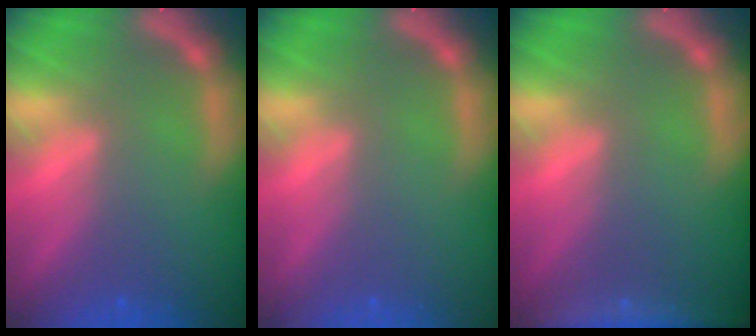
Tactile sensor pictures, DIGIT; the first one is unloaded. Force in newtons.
{"total": 0.0}
{"total": 7.5}